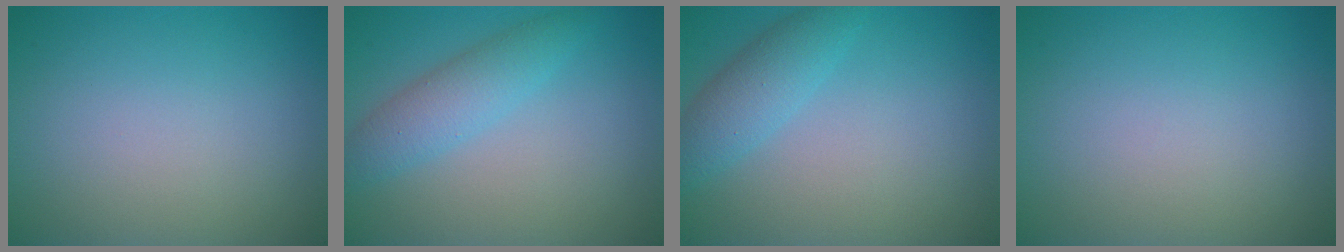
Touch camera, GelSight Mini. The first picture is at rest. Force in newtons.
{"total": 3.2, "press": 3.2, "slide": 0.0}
{"total": 3.1, "press": 3.1, "slide": 0.2}
{"total": 0.0}